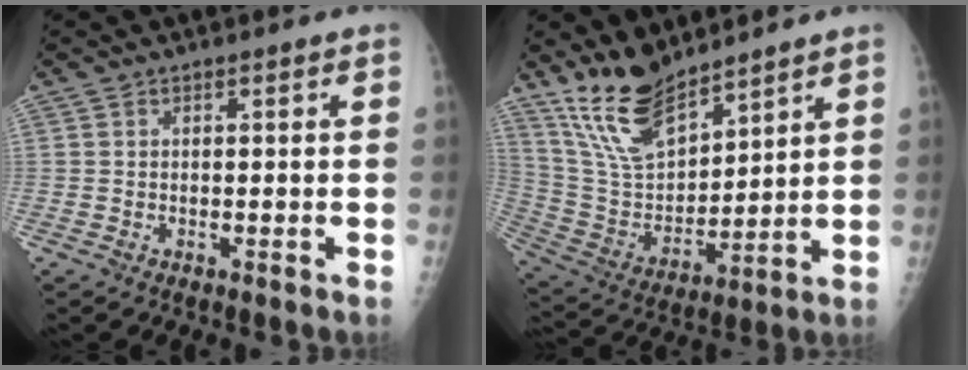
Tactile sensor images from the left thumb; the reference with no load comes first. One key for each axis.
{"total": 14.0, "fx": 11.4, "fy": 4.7, "fz": 6.5, "tx": -0.101, "ty": -0.063, "tz": 0.235}